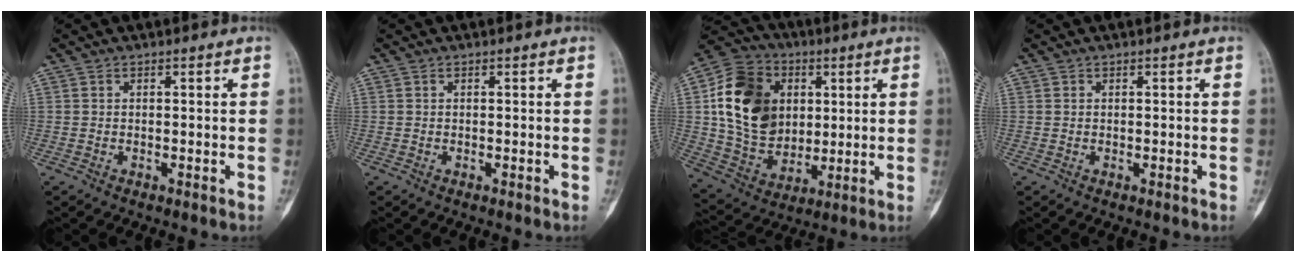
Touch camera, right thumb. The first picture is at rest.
{"total": 0.0}
{"total": 19.7, "force": [4.0, 15.0, 12.2], "torque": [-0.202, -0.001, 0.077]}
{"total": 0.0}